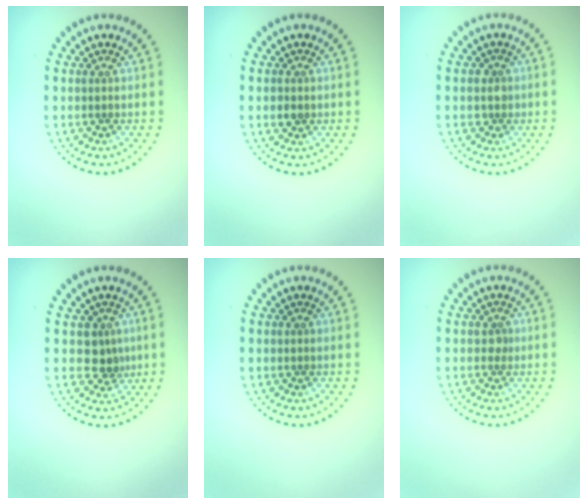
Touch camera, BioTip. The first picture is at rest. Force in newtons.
{"total": 1.2, "press": 1.2, "slide": 0.3}
{"total": 1.3, "press": 1.1, "slide": 0.8}
{"total": 2.3, "press": 1.8, "slide": 1.5}
{"total": 0.0}
{"total": 0.8, "press": 0.6, "slide": 0.5}